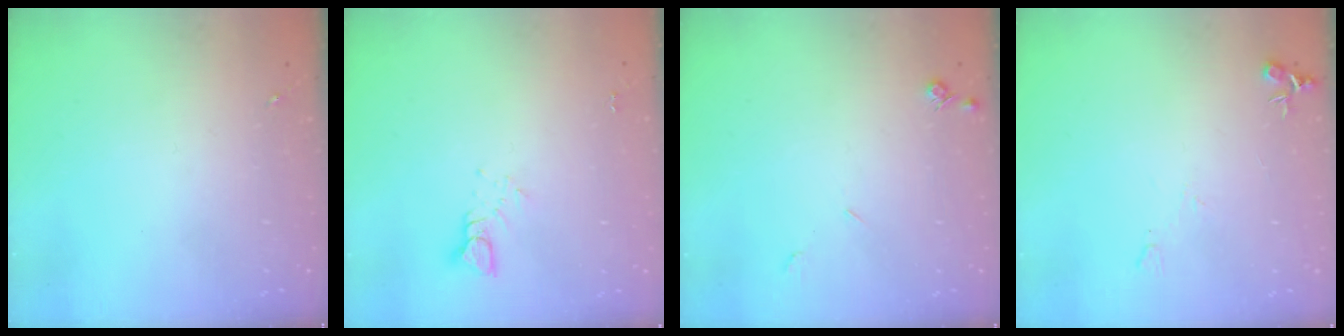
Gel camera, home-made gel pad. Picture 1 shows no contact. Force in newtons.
{"total": 3.9, "press": 3.8, "slide": 0.3}
{"total": 4.2, "press": 4.2, "slide": 0.7}
{"total": 6.9, "press": 6.9, "slide": 0.7}